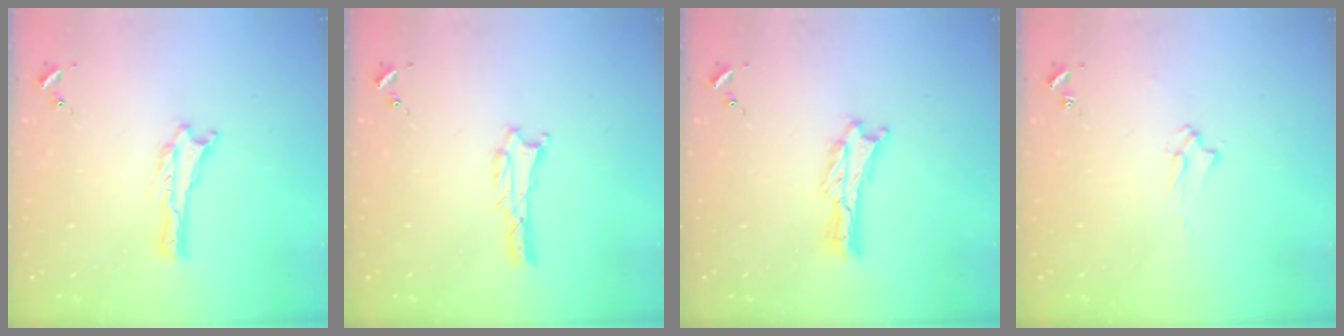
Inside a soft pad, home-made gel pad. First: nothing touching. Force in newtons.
{"total": 1.0, "press": 1.0, "slide": 0.1}
{"total": 0.8, "press": 0.7, "slide": 0.2}
{"total": 2.0, "press": 2.0, "slide": 0.3}